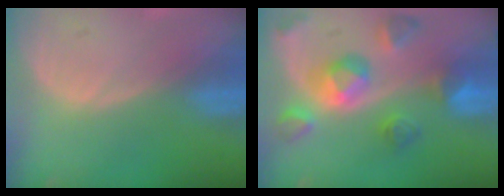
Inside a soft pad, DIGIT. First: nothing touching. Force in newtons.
{"total": 9.5, "press": 8.6, "slide": 4.1}